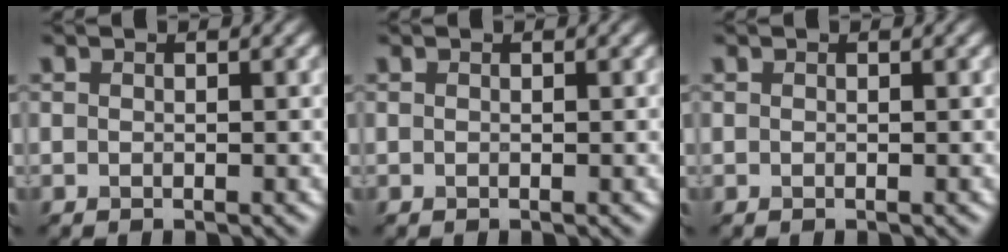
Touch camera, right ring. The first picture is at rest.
{"total": 0.0}
{"total": 0.0}